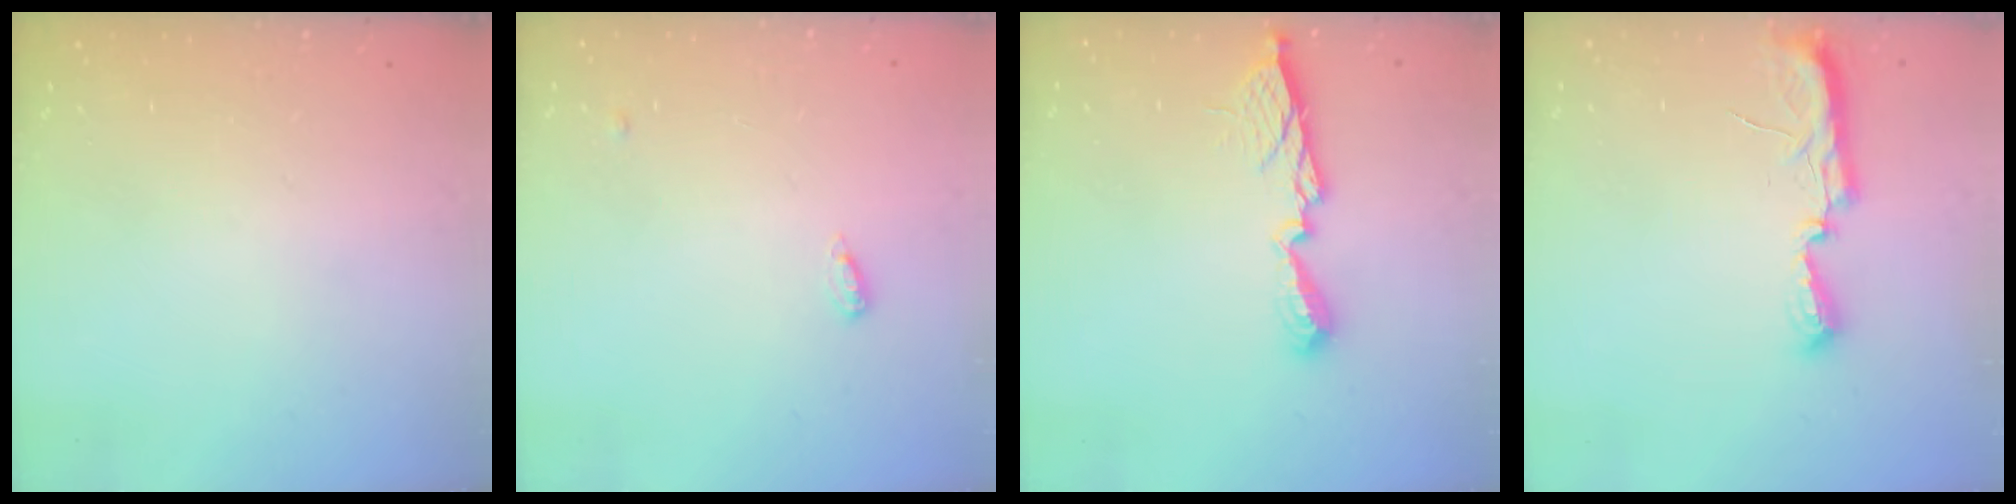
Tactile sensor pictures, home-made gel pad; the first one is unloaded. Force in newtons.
{"total": 3.6, "press": 3.5, "slide": 0.7}
{"total": 10.6, "press": 10.6, "slide": 0.6}
{"total": 7.6, "press": 7.6, "slide": 0.7}